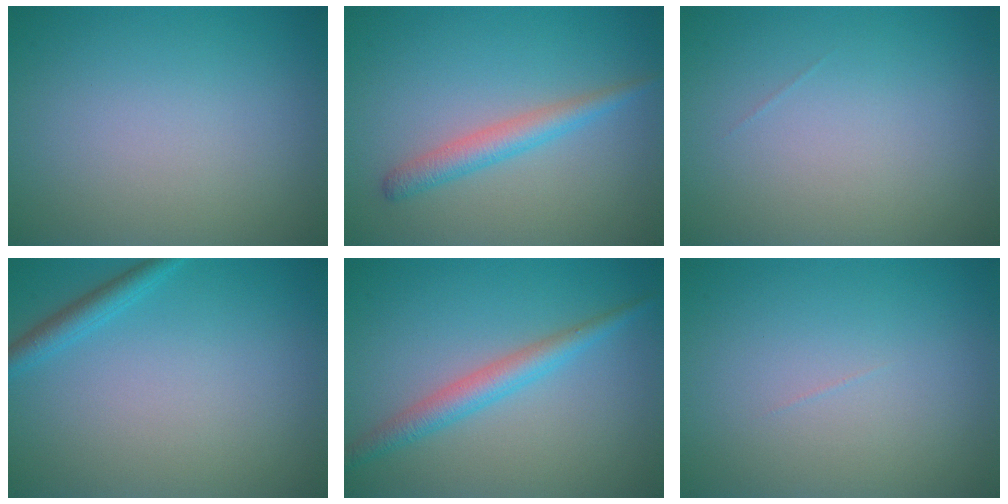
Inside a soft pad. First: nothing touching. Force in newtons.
{"total": 2.5, "press": 2.5, "slide": 0.0}
{"total": 0.0}
{"total": 1.9, "press": 1.9, "slide": 0.1}
{"total": 2.9, "press": 2.9, "slide": 0.1}
{"total": 0.0}